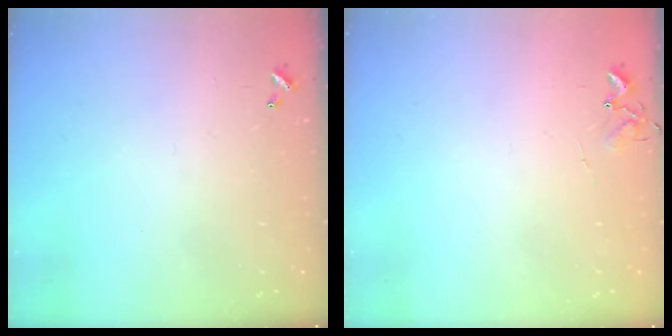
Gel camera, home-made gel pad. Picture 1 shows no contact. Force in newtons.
{"total": 6.1, "press": 6.0, "slide": 0.6}